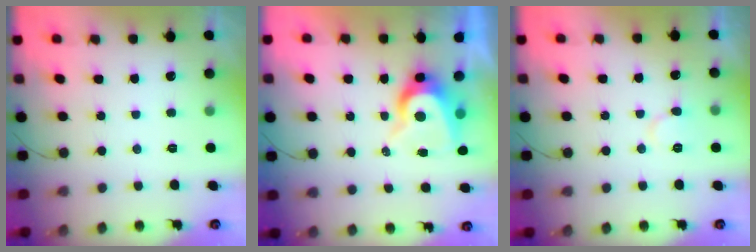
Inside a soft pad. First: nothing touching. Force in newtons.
{"total": 8.5, "press": 8.5, "slide": 0.9}
{"total": 7.1, "press": 7.1, "slide": 0.6}